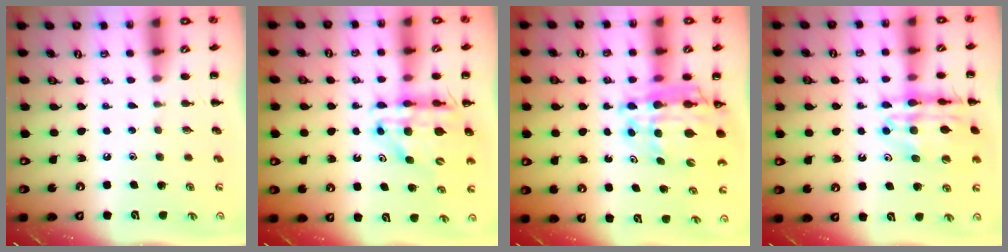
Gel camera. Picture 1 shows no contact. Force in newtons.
{"total": 12.9, "press": 12.2, "slide": 3.9}
{"total": 14.7, "press": 14.2, "slide": 3.8}
{"total": 16.0, "press": 15.7, "slide": 3.0}